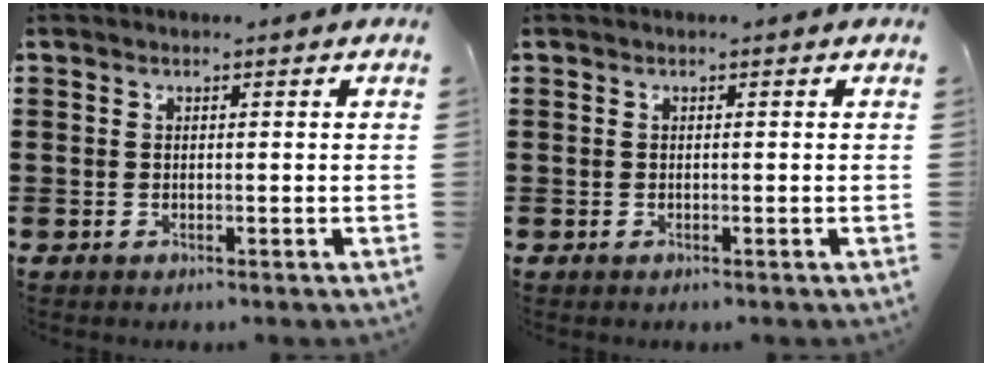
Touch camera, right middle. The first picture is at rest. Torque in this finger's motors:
{"motor_torque": [-0.08, -0.21, 0.01, 0.01]}